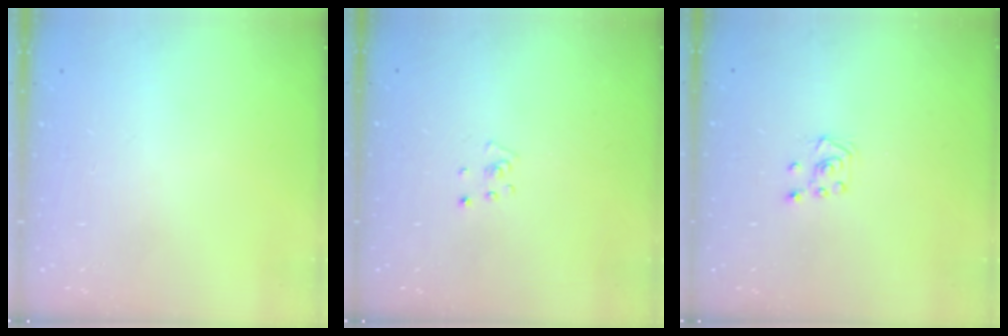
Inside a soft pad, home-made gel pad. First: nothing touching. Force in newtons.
{"total": 2.2, "press": 2.2, "slide": 0.2}
{"total": 3.2, "press": 3.2, "slide": 0.4}